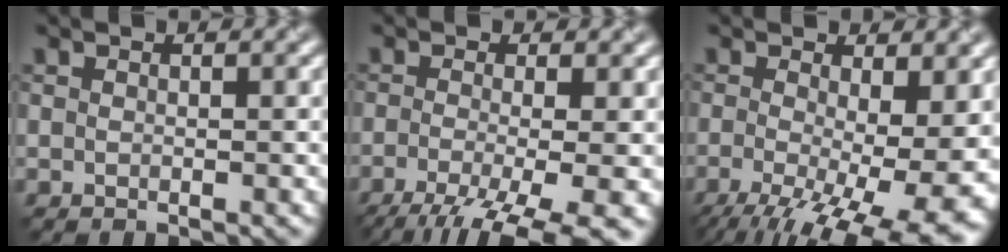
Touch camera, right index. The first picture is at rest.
{"total": 8.8, "force": [-4.9, 2.4, 6.9], "torque": [-0.122, -0.022, -0.073]}
{"total": 13.5, "force": [-4.1, 5.5, 11.6], "torque": [-0.188, -0.032, -0.048]}